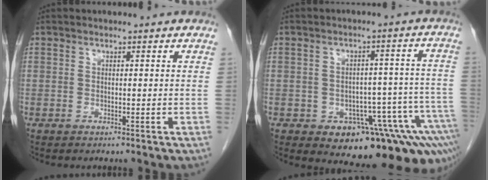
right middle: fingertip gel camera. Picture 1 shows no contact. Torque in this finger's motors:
{"motor_torque": [1.07, -1.06, 0.15, 0.04]}